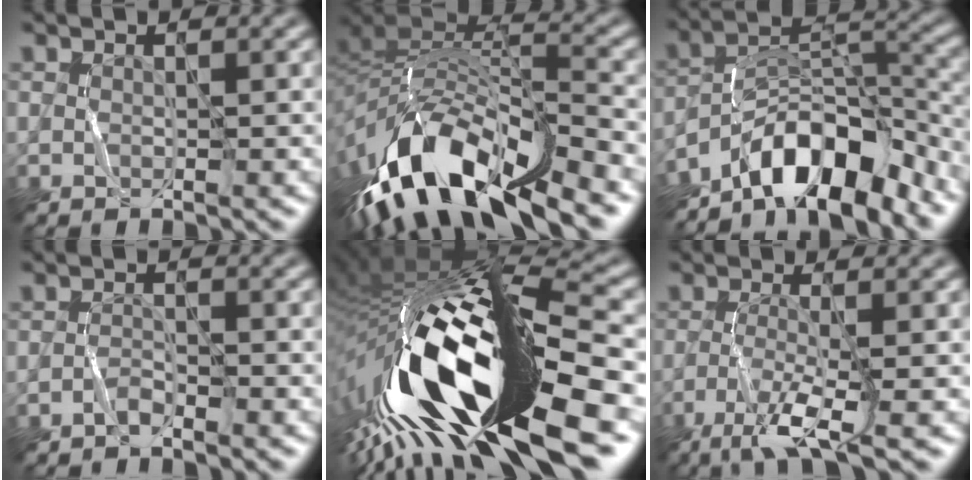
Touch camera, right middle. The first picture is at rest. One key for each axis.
{"total": 13.6, "fx": -8.6, "fy": 5.2, "fz": 9.1, "tx": -0.183, "ty": 0.007, "tz": -0.145}
{"total": 8.9, "fx": -6.8, "fy": 3.0, "fz": 4.9, "tx": -0.064, "ty": 0.018, "tz": -0.124}
{"total": 1.2, "fx": -1.1, "fy": 0.1, "fz": 0.4, "tx": -0.009, "ty": 0.007, "tz": -0.022}
{"total": 18.4, "fx": -6.4, "fy": 6.0, "fz": 16.2, "tx": -0.293, "ty": -0.002, "tz": -0.122}
{"total": 5.0, "fx": -2.9, "fy": 0.7, "fz": 4.1, "tx": -0.081, "ty": -0.001, "tz": -0.064}